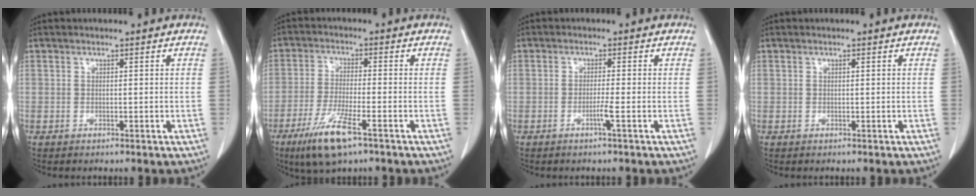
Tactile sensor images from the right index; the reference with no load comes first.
{"total": 8.6, "force": [-5.1, 1.1, 6.9], "torque": [-0.143, -0.022, -0.089]}
{"total": 1.8, "force": [-0.8, -0.5, 1.5], "torque": [-0.030, -0.002, -0.018]}
{"total": 0.0}